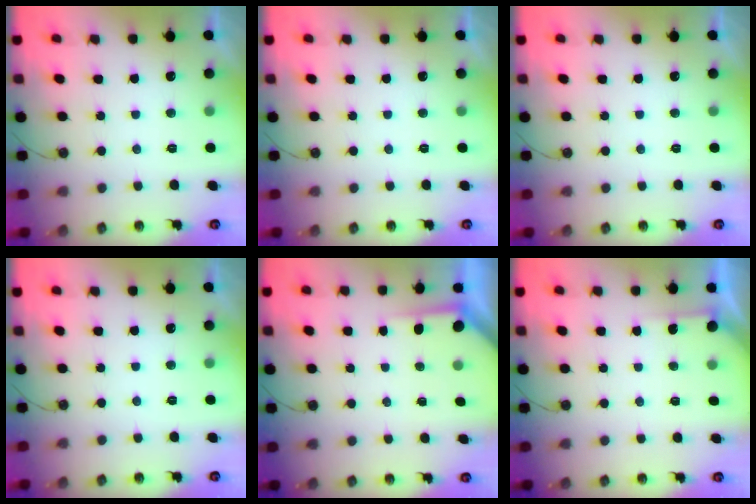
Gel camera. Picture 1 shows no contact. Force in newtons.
{"total": 0.0}
{"total": 0.0}
{"total": 0.0}
{"total": 2.2, "press": 2.2, "slide": 0.3}
{"total": 3.1, "press": 3.1, "slide": 0.2}